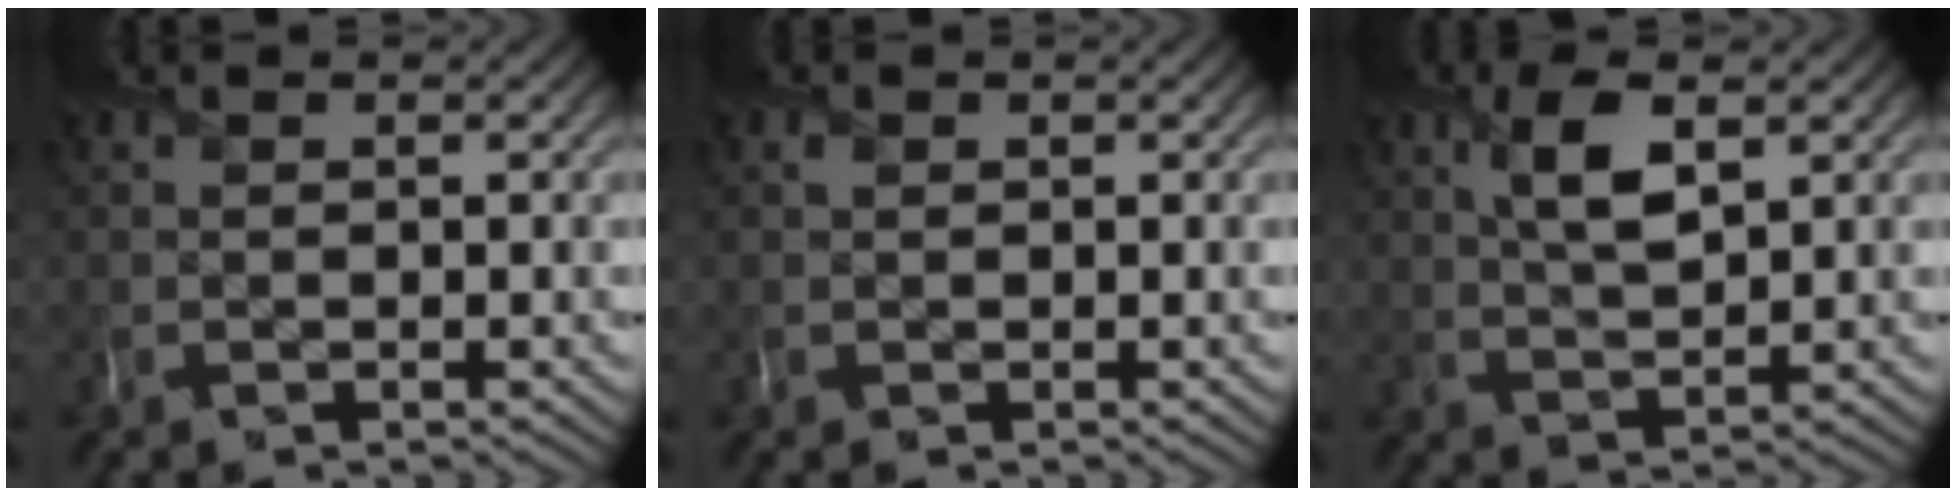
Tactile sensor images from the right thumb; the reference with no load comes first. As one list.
[{"total": 0.5, "force": [0.2, 0.5, -0.1], "torque": [0.001, -0.004, 0.004]}, {"total": 5.5, "force": [2.3, 2.1, 4.5], "torque": [-0.100, -0.001, 0.044]}]